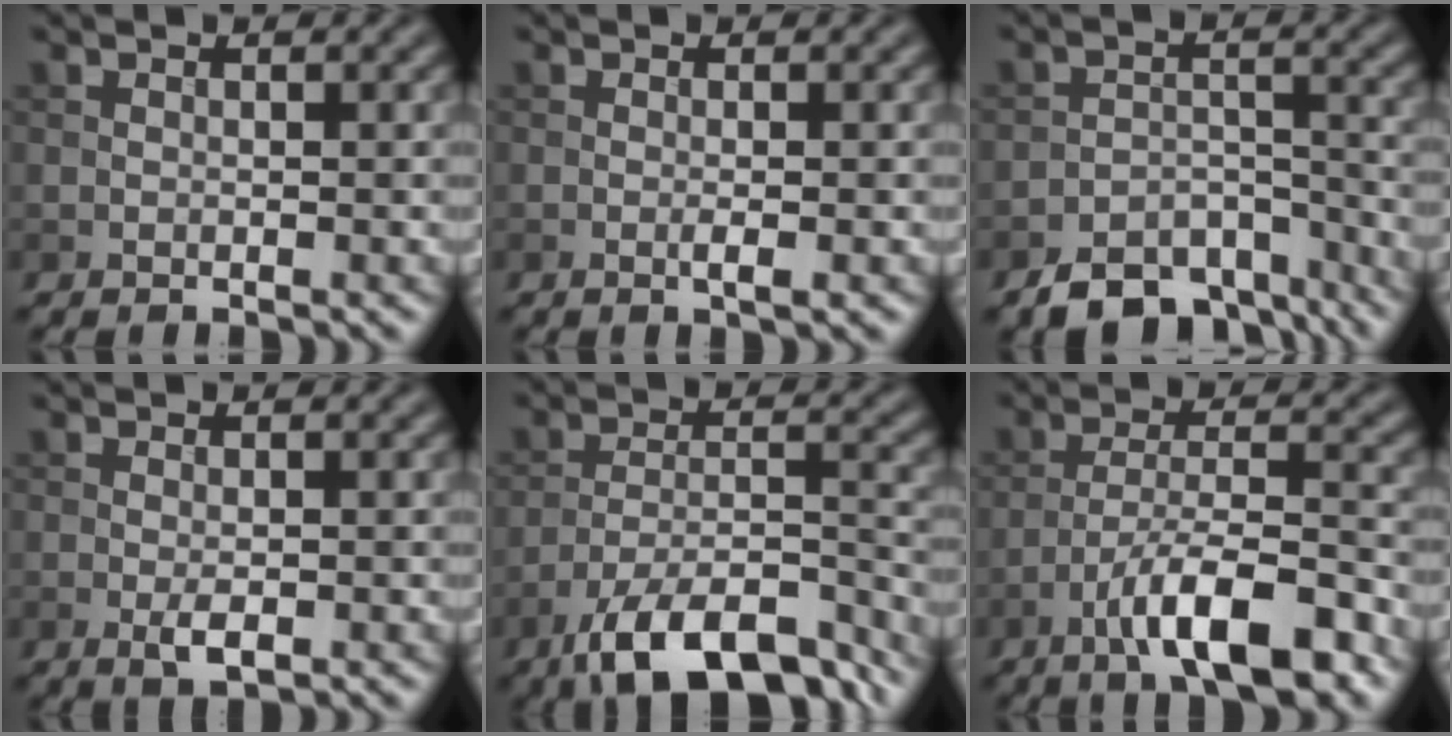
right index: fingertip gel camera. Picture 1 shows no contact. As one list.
[{"total": 1.1, "force": [-0.3, 0.1, 1.1], "torque": [-0.020, -0.003, -0.006]}, {"total": 7.0, "force": [-5.6, 3.2, 2.6], "torque": [-0.037, -0.012, -0.092]}, {"total": 1.8, "force": [-0.6, 0.7, 1.6], "torque": [-0.030, -0.004, -0.009]}, {"total": 11.8, "force": [-8.6, 3.9, 7.0], "torque": [-0.121, -0.005, -0.144]}, {"total": 8.7, "force": [-5.1, 2.2, 6.7], "torque": [-0.107, 0.011, -0.088]}]